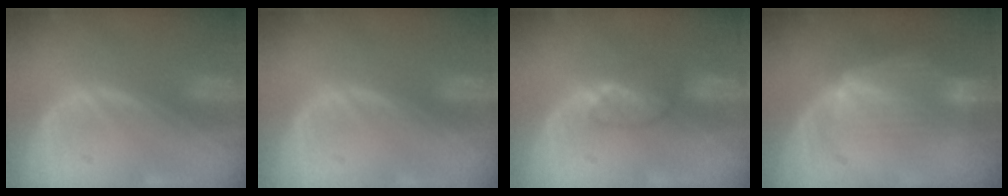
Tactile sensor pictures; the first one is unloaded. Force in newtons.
{"total": 0.0}
{"total": 3.5, "press": 3.2, "slide": 1.4}
{"total": 7.0, "press": 6.5, "slide": 2.5}